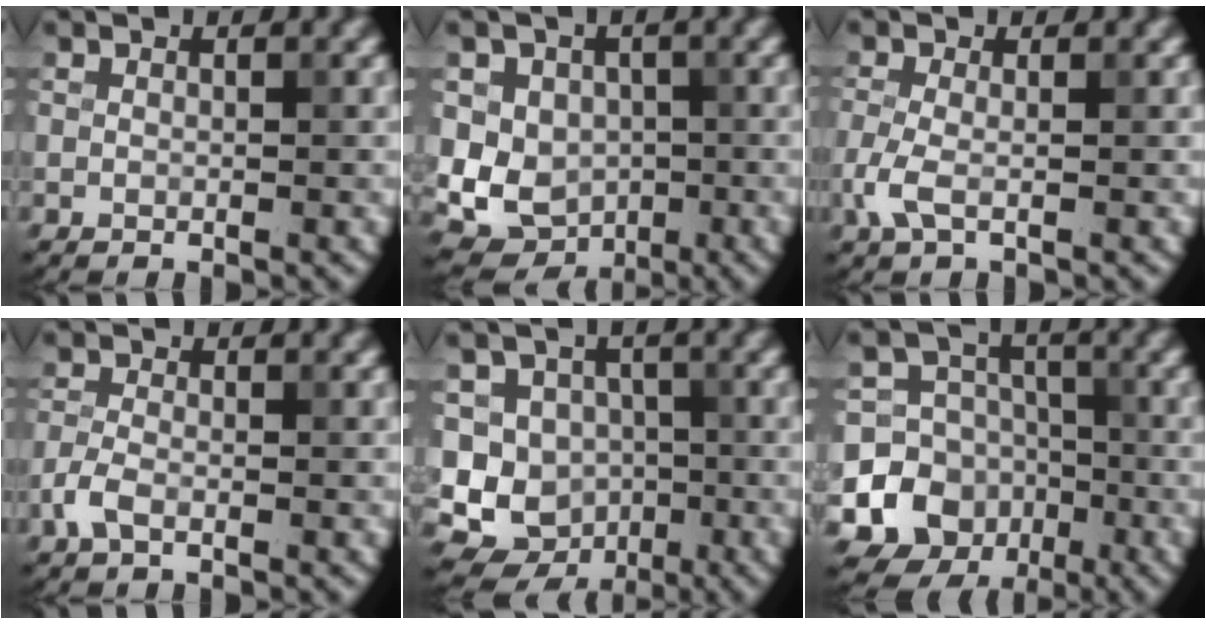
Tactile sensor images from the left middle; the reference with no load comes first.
{"total": 6.5, "force": [-0.1, 5.8, 3.0], "torque": [-0.039, -0.002, -0.016]}
{"total": 2.4, "force": [-0.8, 1.0, 2.0], "torque": [-0.054, -0.005, -0.022]}
{"total": 2.0, "force": [-1.0, 0.9, 1.4], "torque": [-0.034, 0.002, -0.027]}
{"total": 10.3, "force": [-3.0, 9.4, 3.0], "torque": [-0.049, 0.002, -0.067]}
{"total": 12.8, "force": [-4.4, 11.8, 2.6], "torque": [-0.064, -0.025, -0.074]}